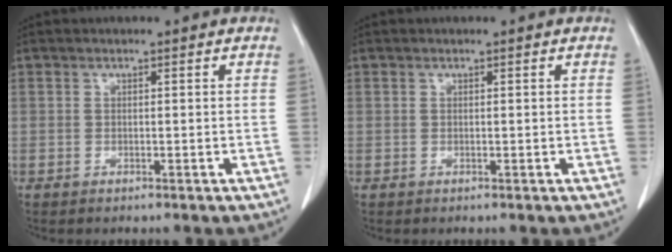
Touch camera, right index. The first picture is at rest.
{"total": 0.0}